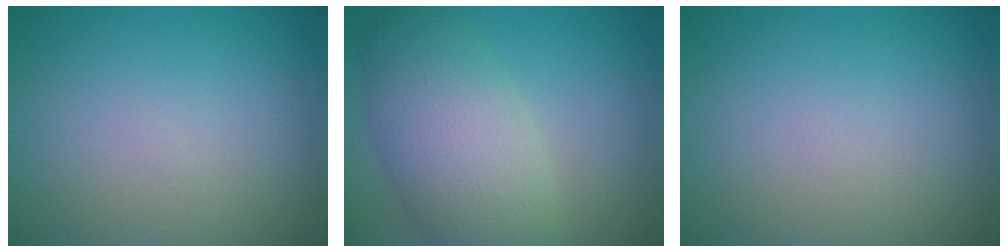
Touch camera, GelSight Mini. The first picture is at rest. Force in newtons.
{"total": 7.5, "press": 7.4, "slide": 0.4}
{"total": 0.0}